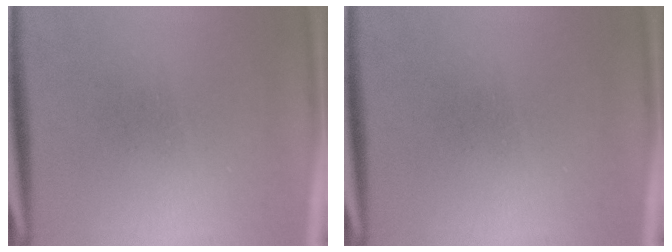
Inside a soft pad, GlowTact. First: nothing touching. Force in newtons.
{"total": 0.0}